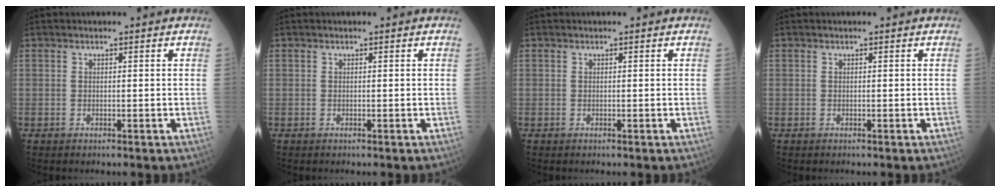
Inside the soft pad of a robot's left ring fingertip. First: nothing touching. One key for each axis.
{"total": 0.0}
{"total": 0.0}
{"total": 0.0}